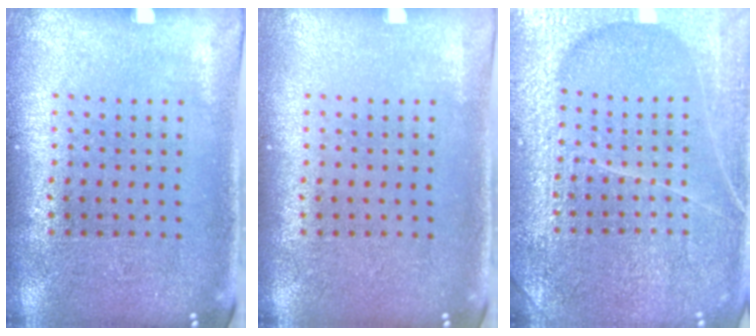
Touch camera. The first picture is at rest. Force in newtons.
{"total": 0.0}
{"total": 6.6, "press": 6.5, "slide": 0.8}